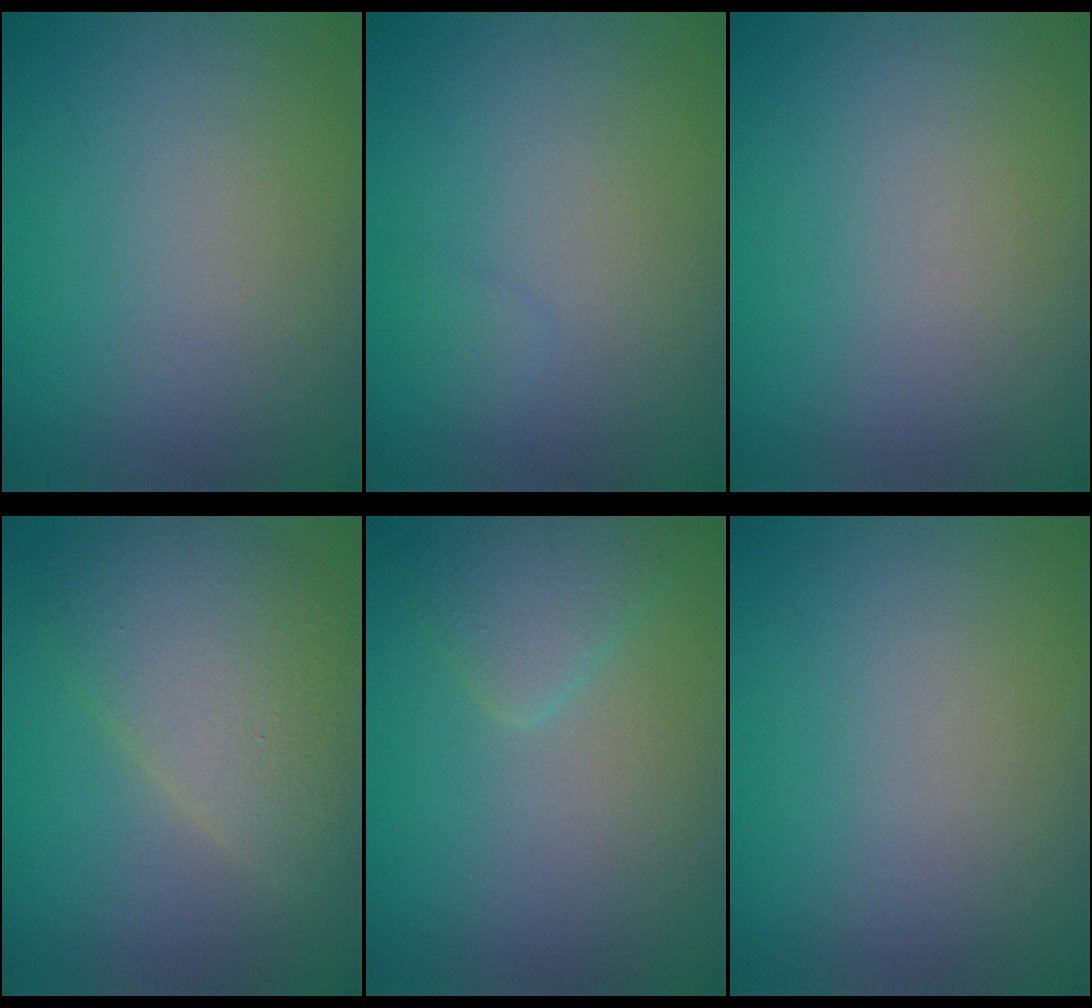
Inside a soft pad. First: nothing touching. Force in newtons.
{"total": 0.7, "press": 0.7, "slide": 0.0}
{"total": 0.0}
{"total": 6.3, "press": 6.3, "slide": 0.4}
{"total": 2.5, "press": 2.5, "slide": 0.2}
{"total": 0.0}